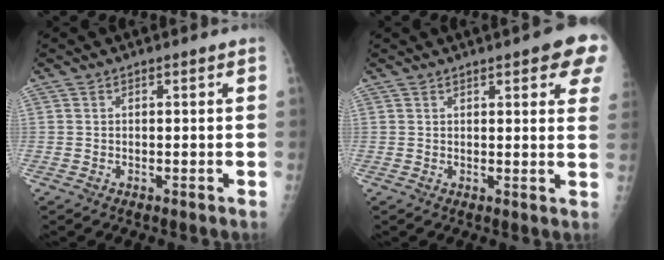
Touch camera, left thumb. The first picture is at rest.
{"total": 9.3, "force": [5.1, 2.4, 7.4], "torque": [-0.057, -0.011, 0.054]}